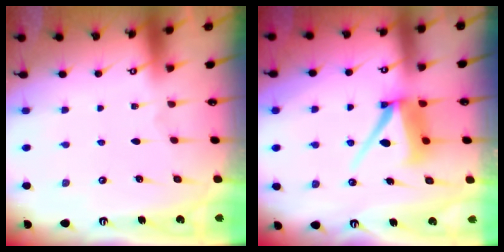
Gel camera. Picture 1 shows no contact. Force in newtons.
{"total": 9.6, "press": 9.5, "slide": 1.3}